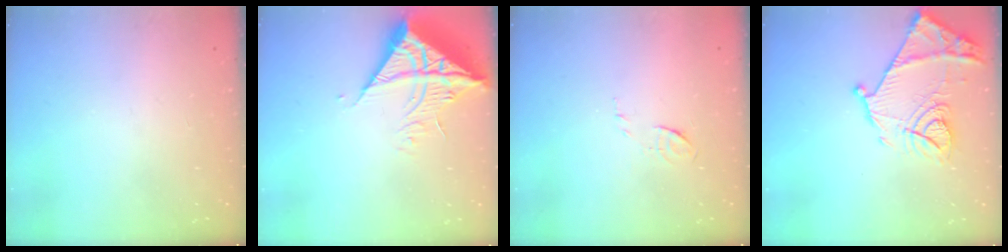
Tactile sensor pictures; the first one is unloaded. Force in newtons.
{"total": 11.2, "press": 11.1, "slide": 1.4}
{"total": 5.0, "press": 4.9, "slide": 1.2}
{"total": 16.5, "press": 16.4, "slide": 1.4}